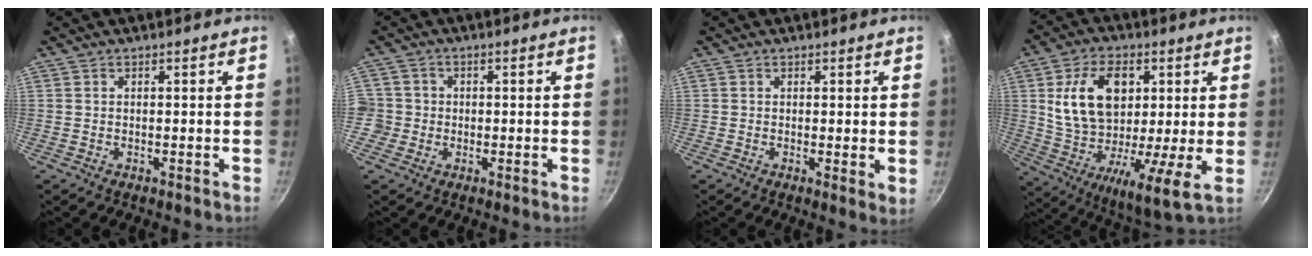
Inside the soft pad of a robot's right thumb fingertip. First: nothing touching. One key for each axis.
{"total": 4.5, "fx": -0.8, "fy": 4.3, "fz": 0.9, "tx": 0.003, "ty": 0.012, "tz": -0.019}
{"total": 2.2, "fx": 0.6, "fy": 0.7, "fz": 2.0, "tx": -0.026, "ty": -0.010, "tz": 0.005}
{"total": 19.8, "fx": 5.1, "fy": 10.1, "fz": 16.3, "tx": -0.268, "ty": -0.026, "tz": 0.073}